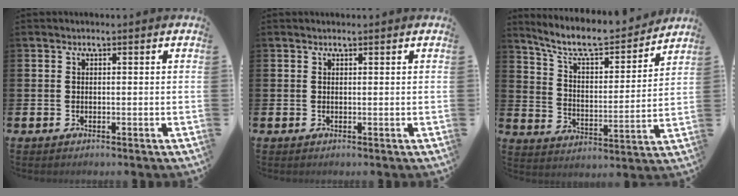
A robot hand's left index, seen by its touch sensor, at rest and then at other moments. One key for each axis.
{"total": 0.0}
{"total": 8.5, "fx": 7.7, "fy": 2.2, "fz": 3.0, "tx": -0.091, "ty": -0.056, "tz": 0.131}